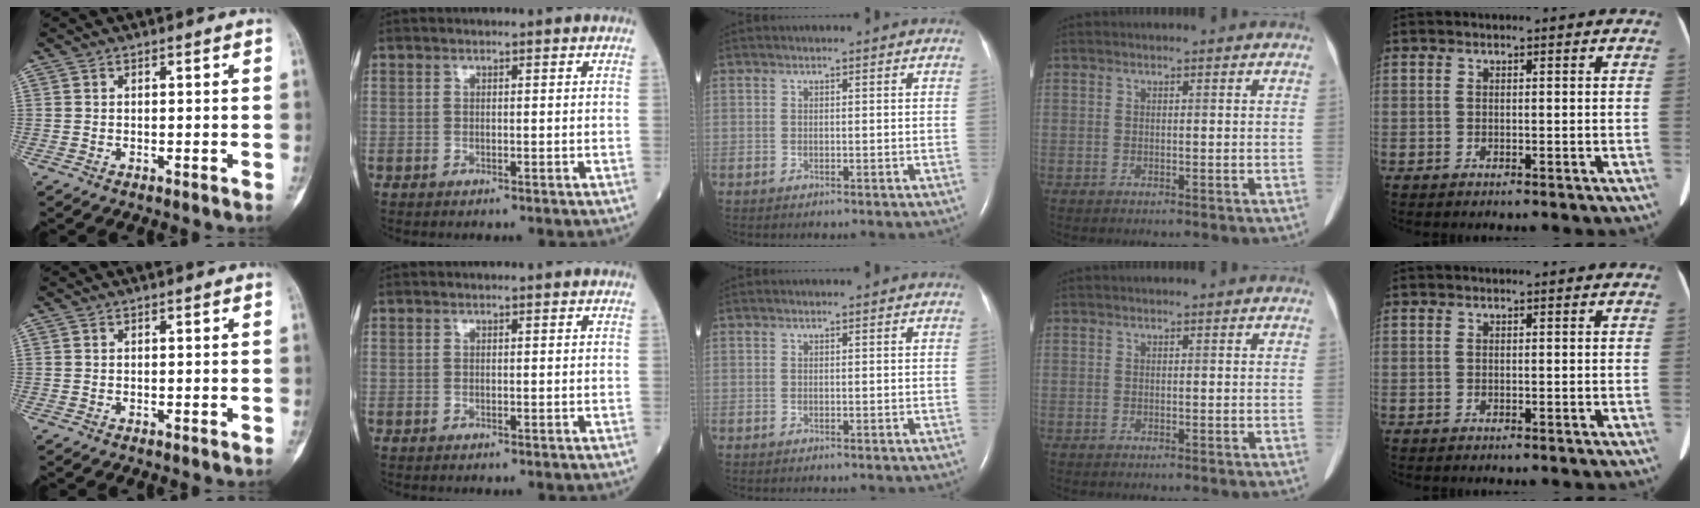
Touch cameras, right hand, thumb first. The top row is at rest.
{}